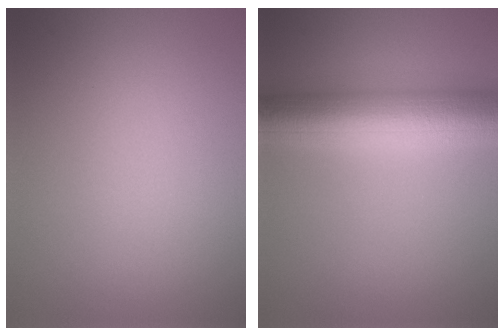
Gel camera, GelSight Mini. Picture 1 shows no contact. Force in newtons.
{"total": 9.4, "press": 9.4, "slide": 0.3}